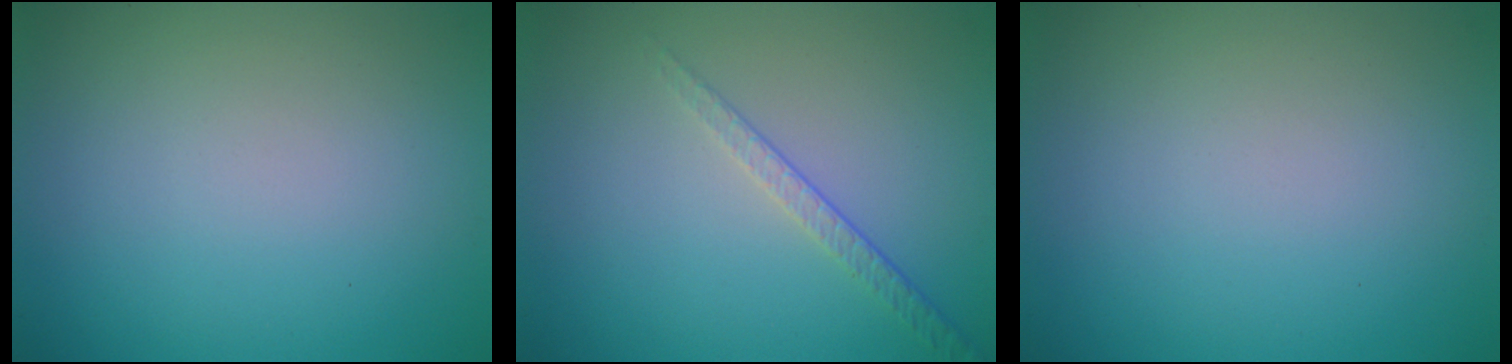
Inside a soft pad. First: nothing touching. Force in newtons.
{"total": 1.6, "press": 1.0, "slide": 1.3}
{"total": 0.0}